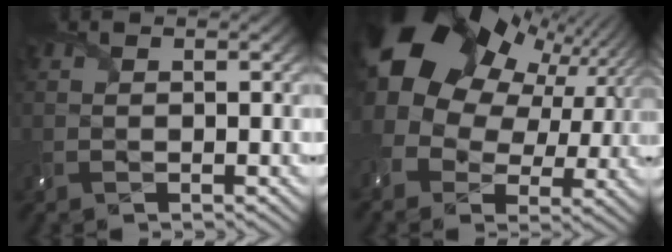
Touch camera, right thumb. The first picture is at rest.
{"total": 19.7, "force": [5.6, 13.4, 13.3], "torque": [-0.272, 0.019, 0.102]}